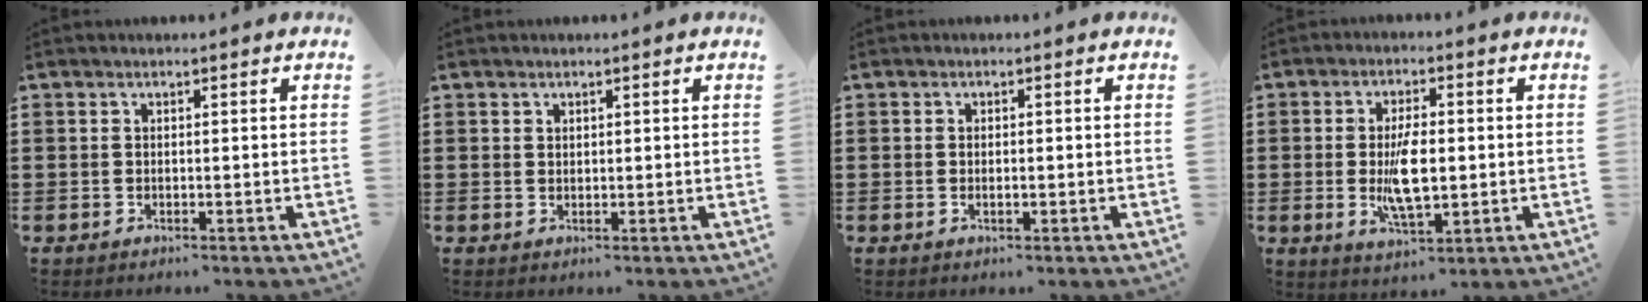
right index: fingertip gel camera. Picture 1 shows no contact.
{"total": 0.9, "force": [0.7, 0.6, 0.2], "torque": [-0.004, 0.002, 0.013]}
{"total": 1.1, "force": [-0.2, 0.3, 1.0], "torque": [-0.018, 0.000, -0.004]}
{"total": 7.5, "force": [-0.5, 2.9, 6.9], "torque": [-0.142, -0.005, -0.012]}